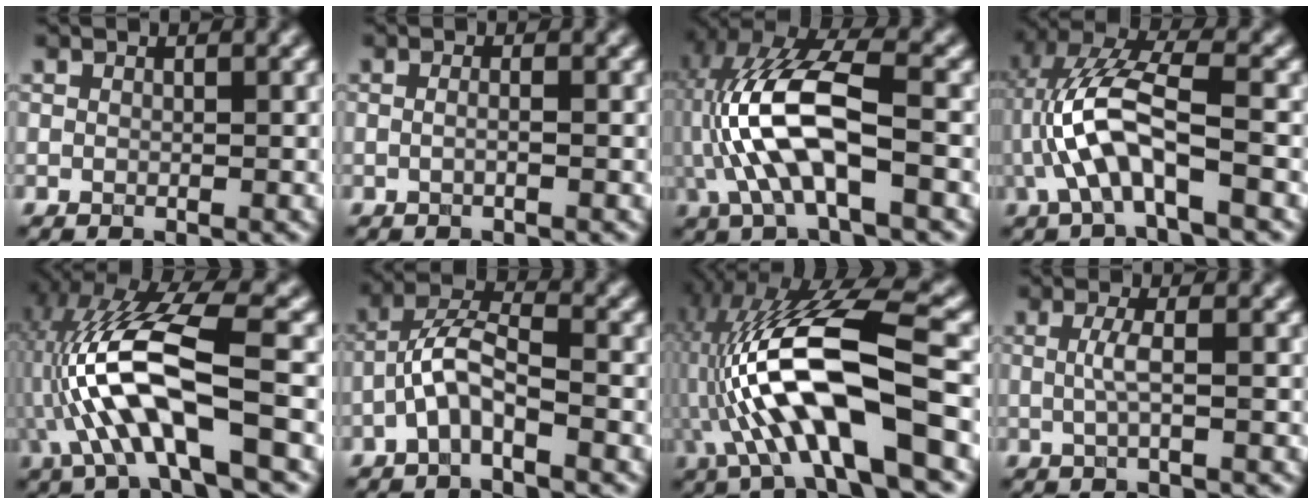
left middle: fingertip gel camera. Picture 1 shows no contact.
{"total": 1.1, "force": [0.0, 0.4, 1.0], "torque": [-0.005, -0.017, -0.012]}
{"total": 10.2, "force": [-1.2, 4.1, 9.3], "torque": [-0.204, 0.015, -0.025]}
{"total": 7.2, "force": [-1.7, 2.2, 6.6], "torque": [-0.145, 0.016, -0.033]}
{"total": 11.0, "force": [-2.0, 3.3, 10.3], "torque": [-0.214, 0.018, -0.038]}
{"total": 3.8, "force": [-2.0, 1.1, 3.1], "torque": [-0.065, 0.018, -0.045]}
{"total": 12.9, "force": [-2.4, 3.9, 12.1], "torque": [-0.233, 0.014, -0.049]}
{"total": 1.9, "force": [0.0, 0.3, 1.8], "torque": [-0.038, -0.002, -0.001]}